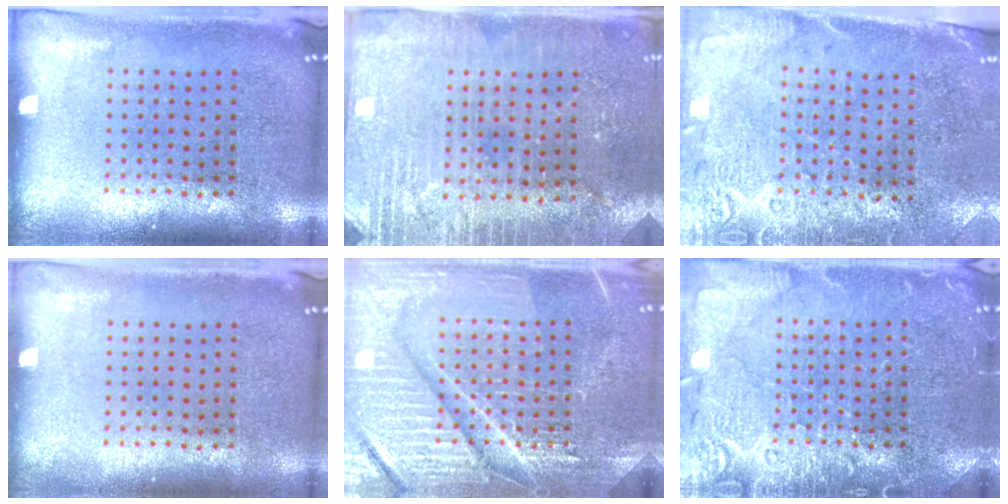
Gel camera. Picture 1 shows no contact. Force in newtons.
{"total": 3.0, "press": 2.9, "slide": 0.5}
{"total": 2.7, "press": 2.4, "slide": 1.3}
{"total": 0.0}
{"total": 7.6, "press": 7.5, "slide": 1.0}
{"total": 4.5, "press": 4.5, "slide": 0.7}